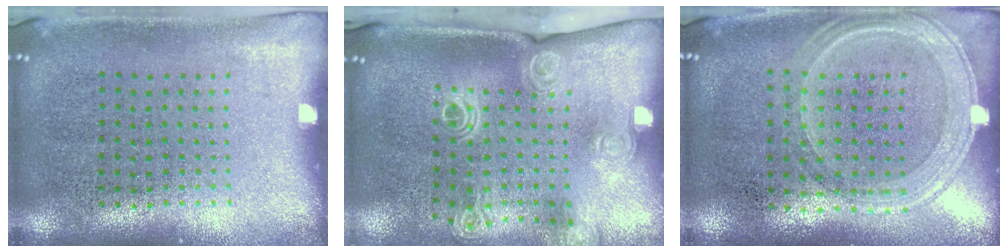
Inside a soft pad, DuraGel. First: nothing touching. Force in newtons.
{"total": 2.1, "press": 1.6, "slide": 1.3}
{"total": 1.3, "press": 1.2, "slide": 0.5}